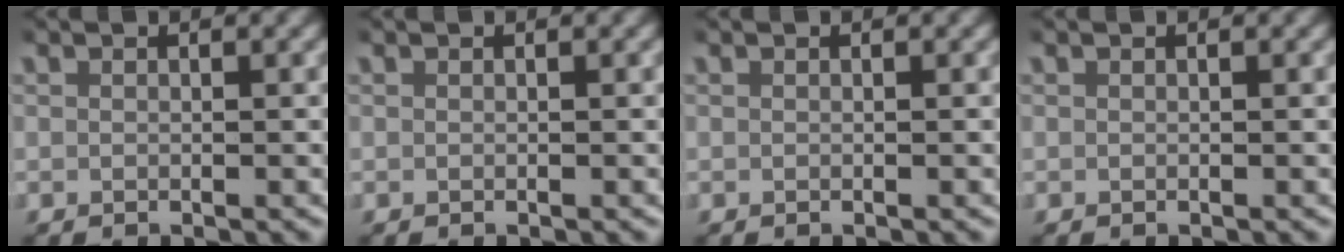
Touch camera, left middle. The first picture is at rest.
{"total": 0.0}
{"total": 0.0}
{"total": 0.0}